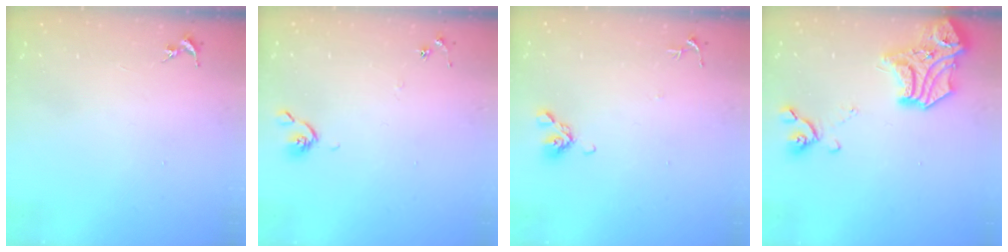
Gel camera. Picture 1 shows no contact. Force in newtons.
{"total": 4.8, "press": 4.8, "slide": 0.6}
{"total": 7.9, "press": 7.5, "slide": 2.4}
{"total": 19.1, "press": 19.1, "slide": 0.7}